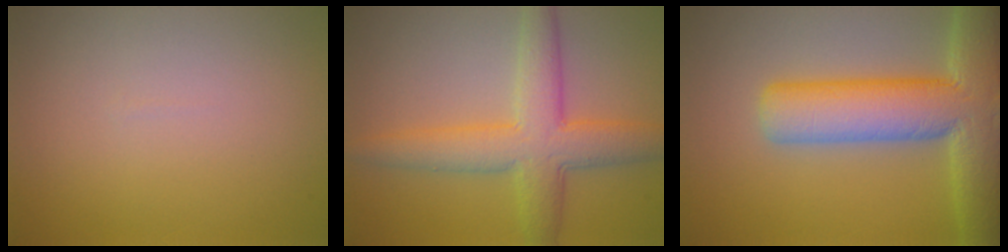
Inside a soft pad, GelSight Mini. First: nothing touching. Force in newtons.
{"total": 6.1, "press": 6.1, "slide": 0.1}
{"total": 10.9, "press": 10.9, "slide": 0.7}